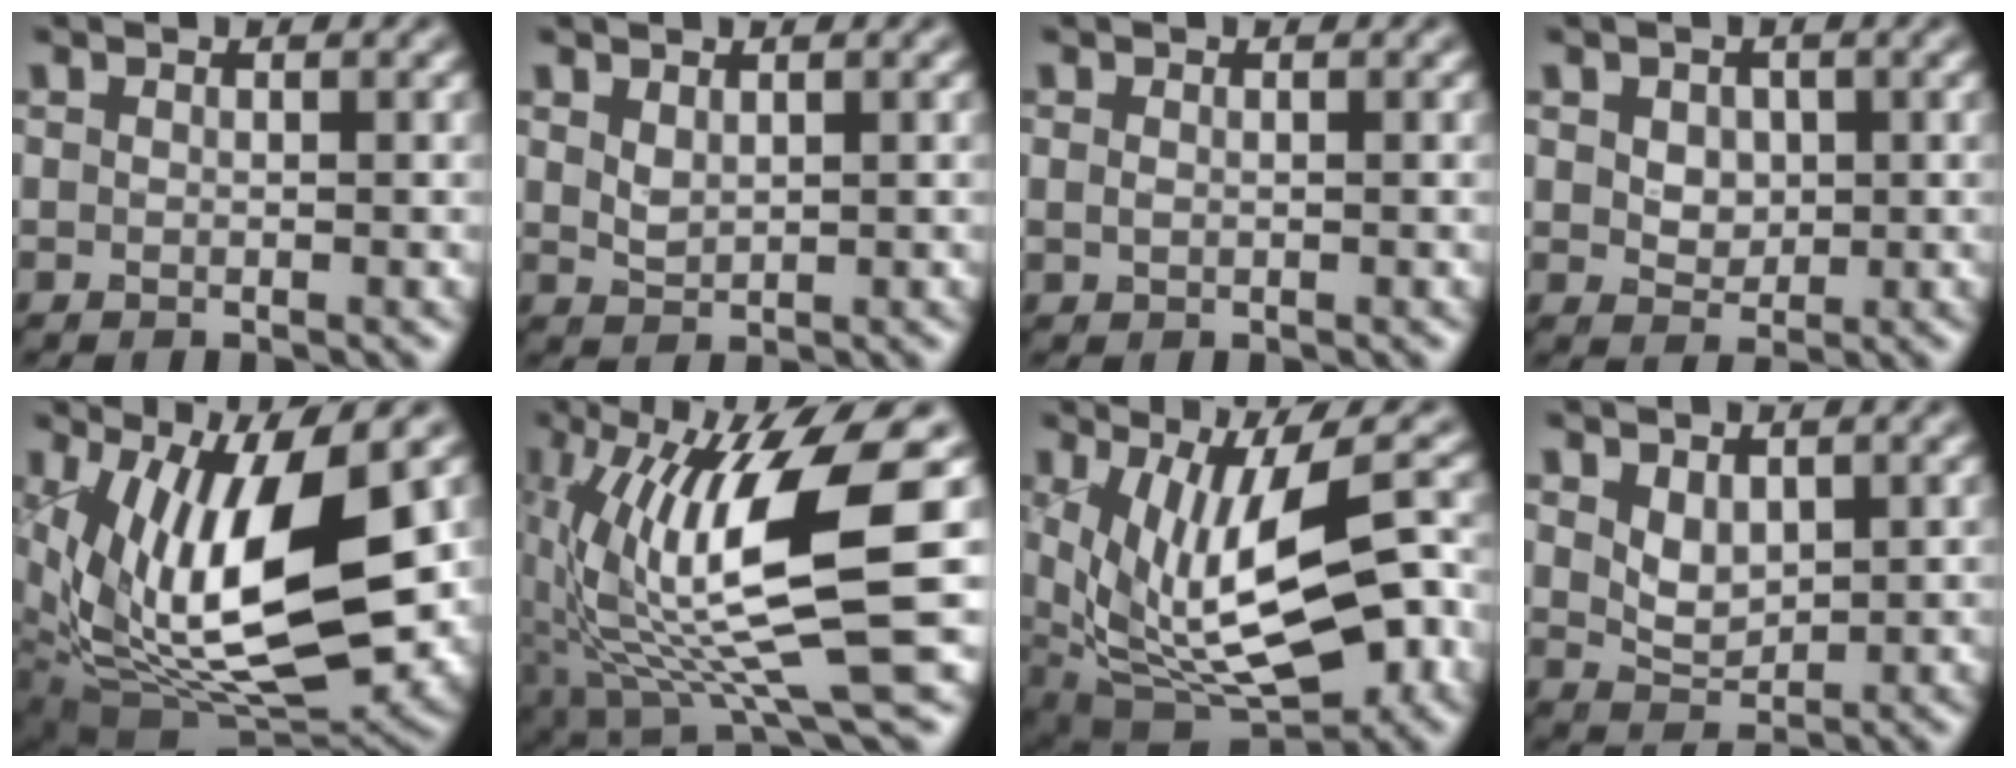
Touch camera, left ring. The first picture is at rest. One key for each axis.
{"total": 1.3, "fx": 0.8, "fy": 0.6, "fz": 0.8, "tx": -0.021, "ty": -0.002, "tz": 0.023}
{"total": 0.6, "fx": 0.1, "fy": 0.4, "fz": 0.4, "tx": -0.010, "ty": -0.001, "tz": 0.002}
{"total": 2.5, "fx": 0.6, "fy": 2.0, "fz": 1.4, "tx": -0.032, "ty": 0.003, "tz": 0.012}
{"total": 11.7, "fx": 2.4, "fy": 4.9, "fz": 10.4, "tx": -0.183, "ty": -0.018, "tz": 0.049}
{"total": 11.9, "fx": 0.4, "fy": 2.5, "fz": 11.7, "tx": -0.211, "ty": -0.009, "tz": 0.011}
{"total": 11.6, "fx": -0.2, "fy": 5.1, "fz": 10.4, "tx": -0.181, "ty": -0.020, "tz": 0.007}
{"total": 2.3, "fx": 1.1, "fy": 1.4, "fz": 1.5, "tx": -0.033, "ty": -0.006, "tz": 0.028}